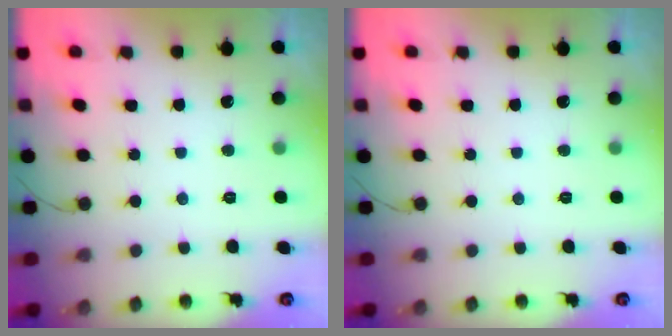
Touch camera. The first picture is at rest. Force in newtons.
{"total": 0.0}